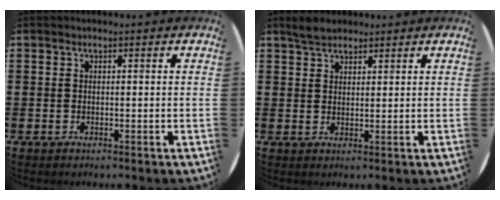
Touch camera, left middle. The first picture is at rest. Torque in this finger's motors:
{"motor_torque": [0.23, -0.22, -0.01, 0.04]}